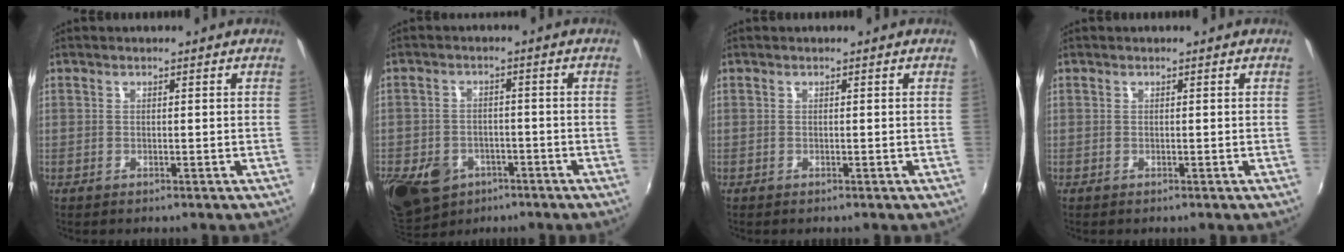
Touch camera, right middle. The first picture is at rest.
{"total": 16.8, "force": [-8.9, 11.6, 8.3], "torque": [-0.229, -0.023, -0.141]}
{"total": 0.0}
{"total": 0.0}